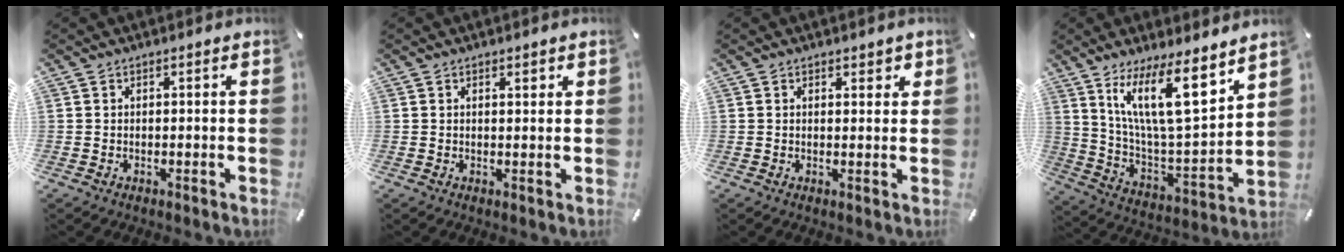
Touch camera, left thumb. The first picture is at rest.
{"total": 1.3, "force": [0.8, 0.5, 0.8], "torque": [-0.017, 0.001, 0.014]}
{"total": 1.7, "force": [1.1, 1.0, 0.8], "torque": [-0.009, 0.000, 0.018]}
{"total": 18.3, "force": [11.4, 5.0, 13.4], "torque": [-0.250, -0.066, 0.189]}